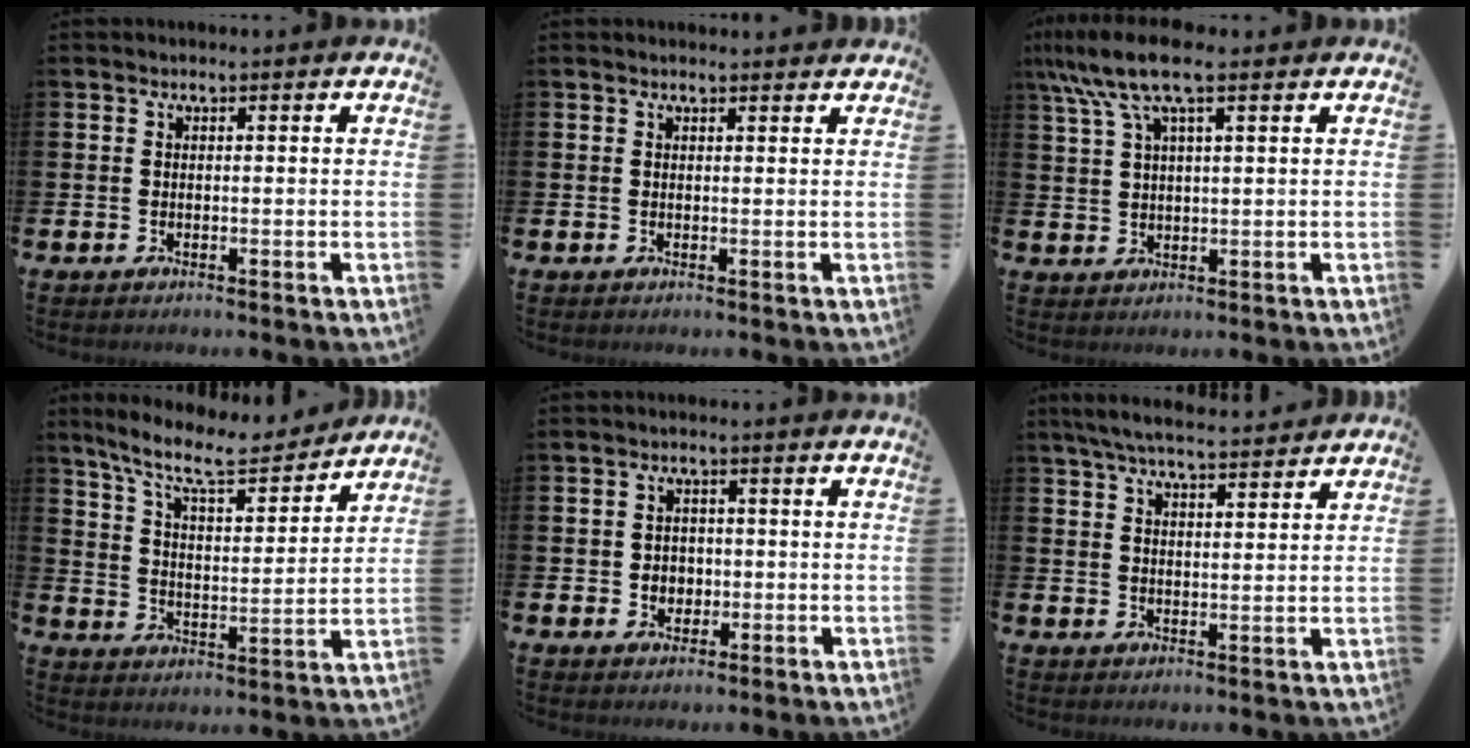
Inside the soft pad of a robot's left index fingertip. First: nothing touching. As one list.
[{"total": 0.5, "force": [0.5, 0.0, 0.2], "torque": [0.005, -0.001, 0.007]}, {"total": 8.4, "force": [5.5, 2.2, 6.0], "torque": [-0.126, -0.005, 0.098]}, {"total": 9.6, "force": [8.4, 2.0, 4.2], "torque": [-0.112, -0.050, 0.146]}, {"total": 2.5, "force": [-0.2, 2.3, 0.9], "torque": [0.000, 0.000, -0.014]}, {"total": 5.8, "force": [5.5, 0.4, 1.8], "torque": [-0.048, -0.027, 0.099]}]